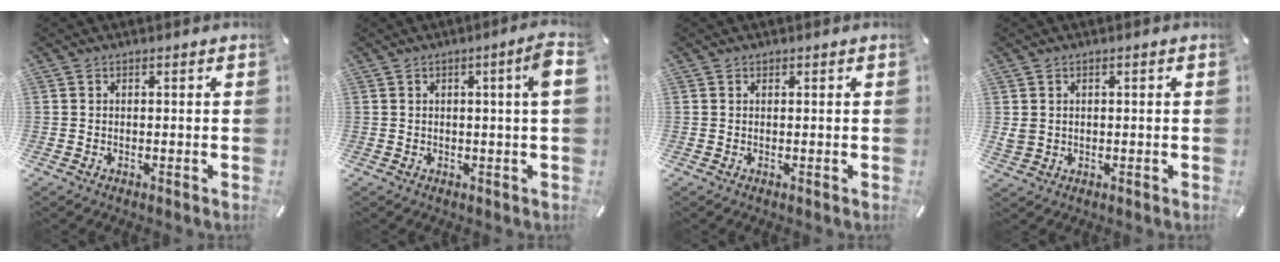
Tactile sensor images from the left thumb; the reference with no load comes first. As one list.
[{"total": 5.9, "force": [1.1, 0.5, 5.8], "torque": [-0.083, -0.012, 0.012]}, {"total": 0.0}, {"total": 2.2, "force": [0.3, 2.1, 0.7], "torque": [-0.015, 0.004, 0.005]}]